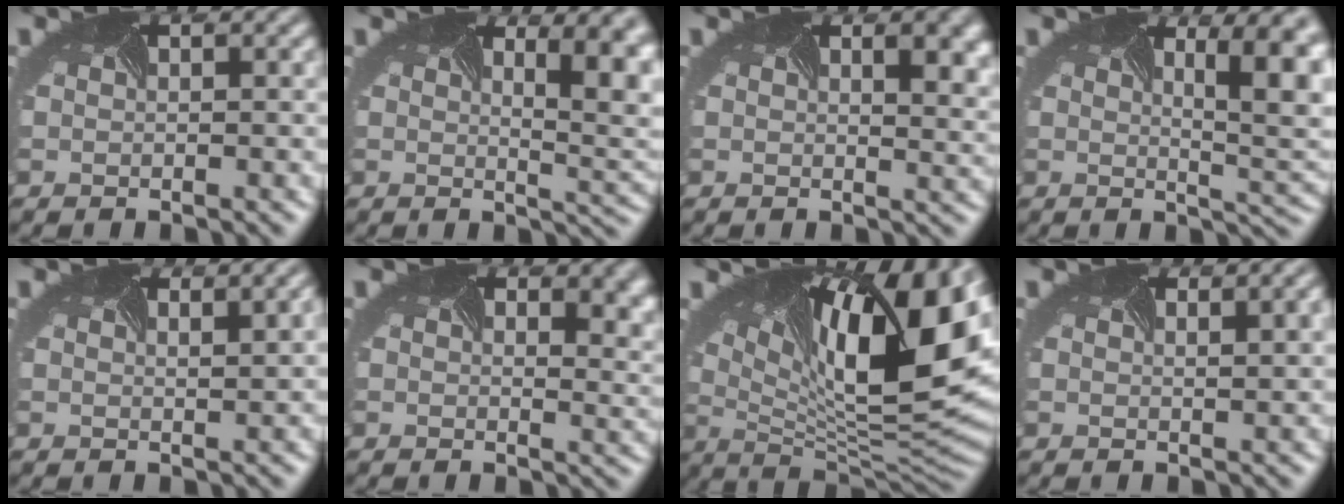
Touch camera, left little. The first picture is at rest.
{"total": 9.1, "force": [3.1, 3.9, 7.6], "torque": [-0.065, 0.020, 0.033]}
{"total": 6.2, "force": [2.0, 3.2, 5.0], "torque": [-0.038, 0.006, 0.028]}
{"total": 9.2, "force": [2.4, 3.3, 8.2], "torque": [-0.074, 0.008, 0.025]}
{"total": 2.5, "force": [1.1, 0.9, 2.1], "torque": [-0.003, 0.016, -0.009]}
{"total": 8.6, "force": [4.2, 4.6, 5.9], "torque": [-0.060, 0.017, 0.056]}
{"total": 16.9, "force": [5.3, 6.6, 14.6], "torque": [-0.208, 0.008, 0.100]}
{"total": 3.2, "force": [1.2, 1.3, 2.6], "torque": [-0.008, 0.015, -0.005]}